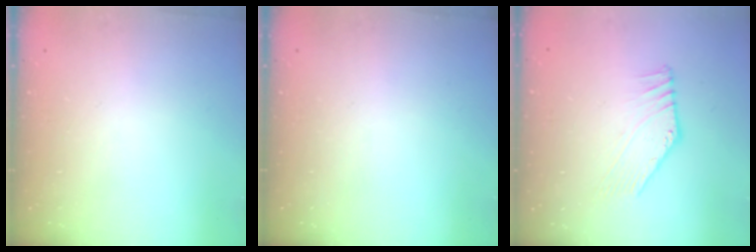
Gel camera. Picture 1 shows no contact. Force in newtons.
{"total": 0.0}
{"total": 2.8, "press": 2.8, "slide": 0.0}